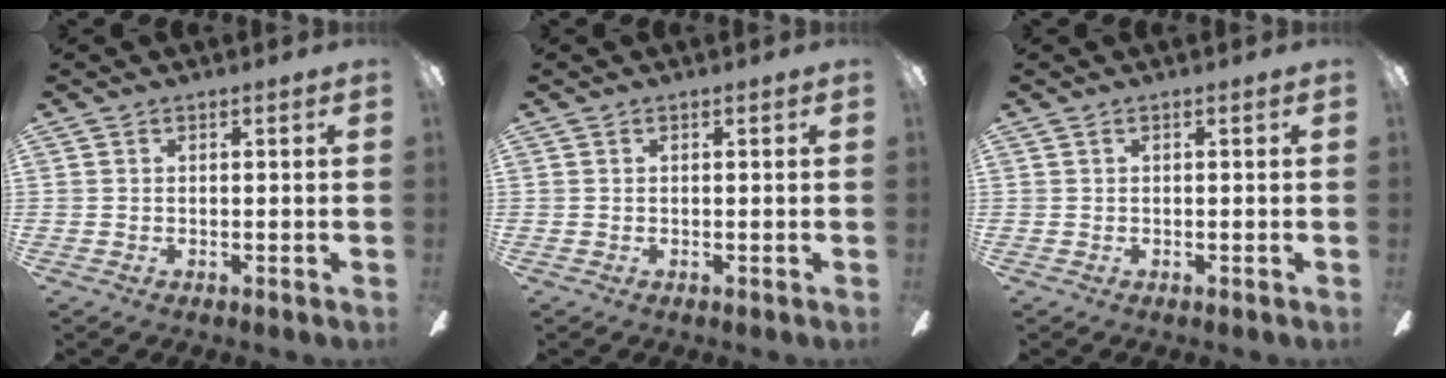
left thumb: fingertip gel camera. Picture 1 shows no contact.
{"total": 0.0}
{"total": 0.0}